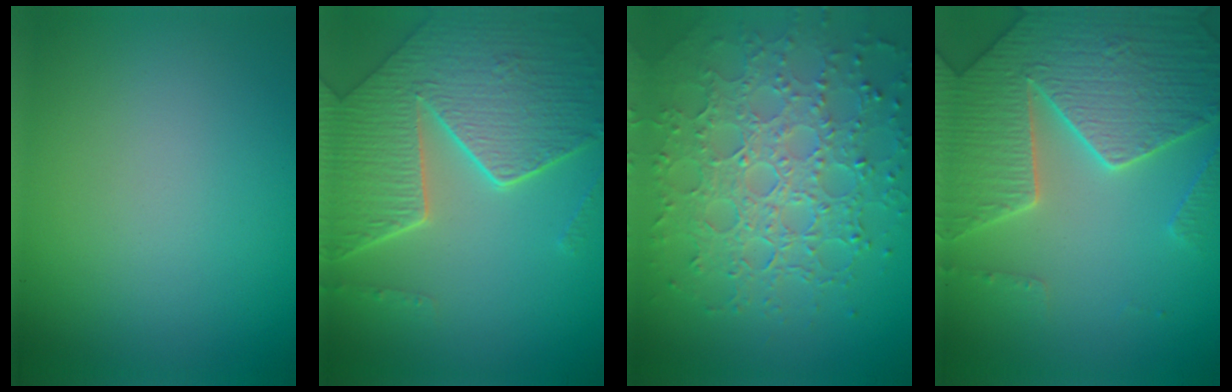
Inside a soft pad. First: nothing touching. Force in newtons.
{"total": 8.1, "press": 5.9, "slide": 5.5}
{"total": 7.7, "press": 5.7, "slide": 5.2}
{"total": 7.4, "press": 7.2, "slide": 2.0}